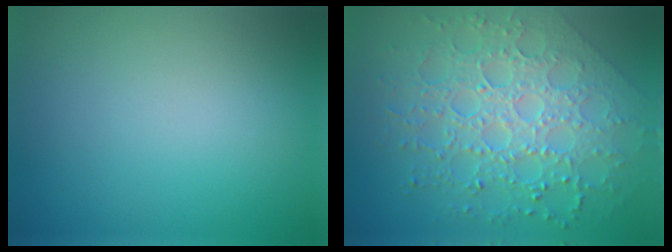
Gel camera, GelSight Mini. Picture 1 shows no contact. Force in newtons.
{"total": 8.0, "press": 5.8, "slide": 5.5}